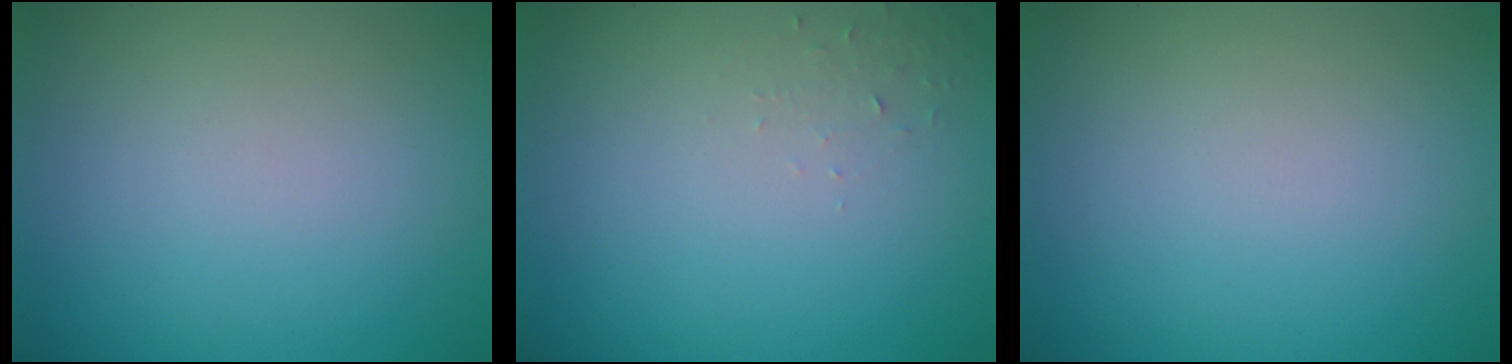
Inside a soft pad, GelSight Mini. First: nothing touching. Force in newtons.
{"total": 1.0, "press": 0.9, "slide": 0.1}
{"total": 0.0}